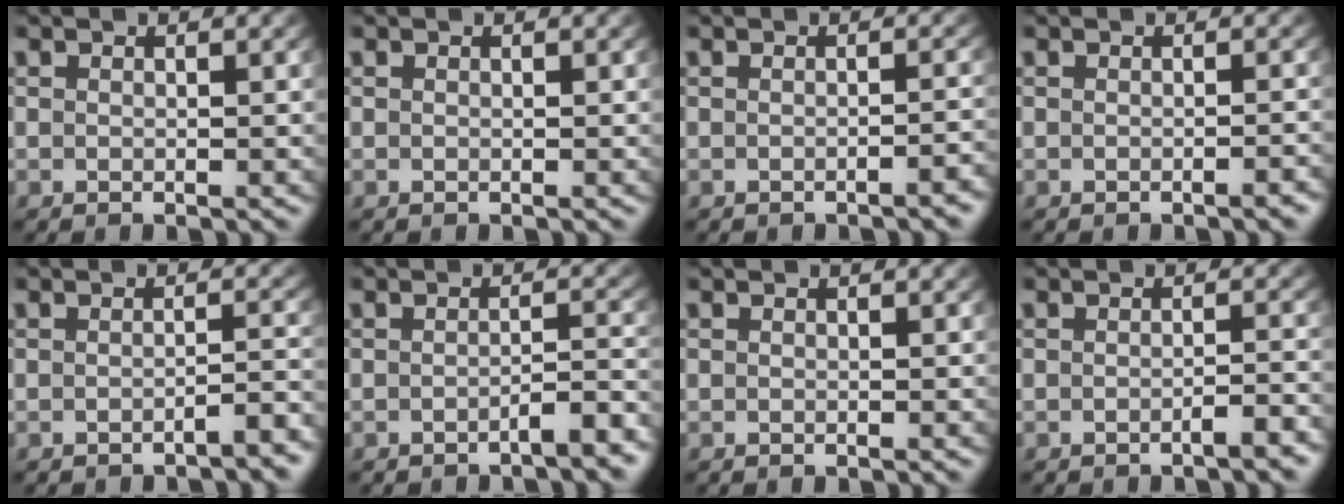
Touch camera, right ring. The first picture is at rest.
{"total": 0.0}
{"total": 1.2, "force": [-1.2, -0.1, 0.4], "torque": [-0.008, 0.000, -0.017]}
{"total": 0.7, "force": [-0.6, -0.2, 0.2], "torque": [-0.006, 0.001, -0.010]}
{"total": 1.8, "force": [-1.6, 0.1, 0.9], "torque": [-0.013, -0.001, -0.026]}
{"total": 2.2, "force": [-1.8, 0.2, 1.2], "torque": [-0.012, -0.001, -0.031]}
{"total": 0.0}
{"total": 1.4, "force": [-1.2, -0.1, 0.7], "torque": [-0.007, 0.001, -0.023]}